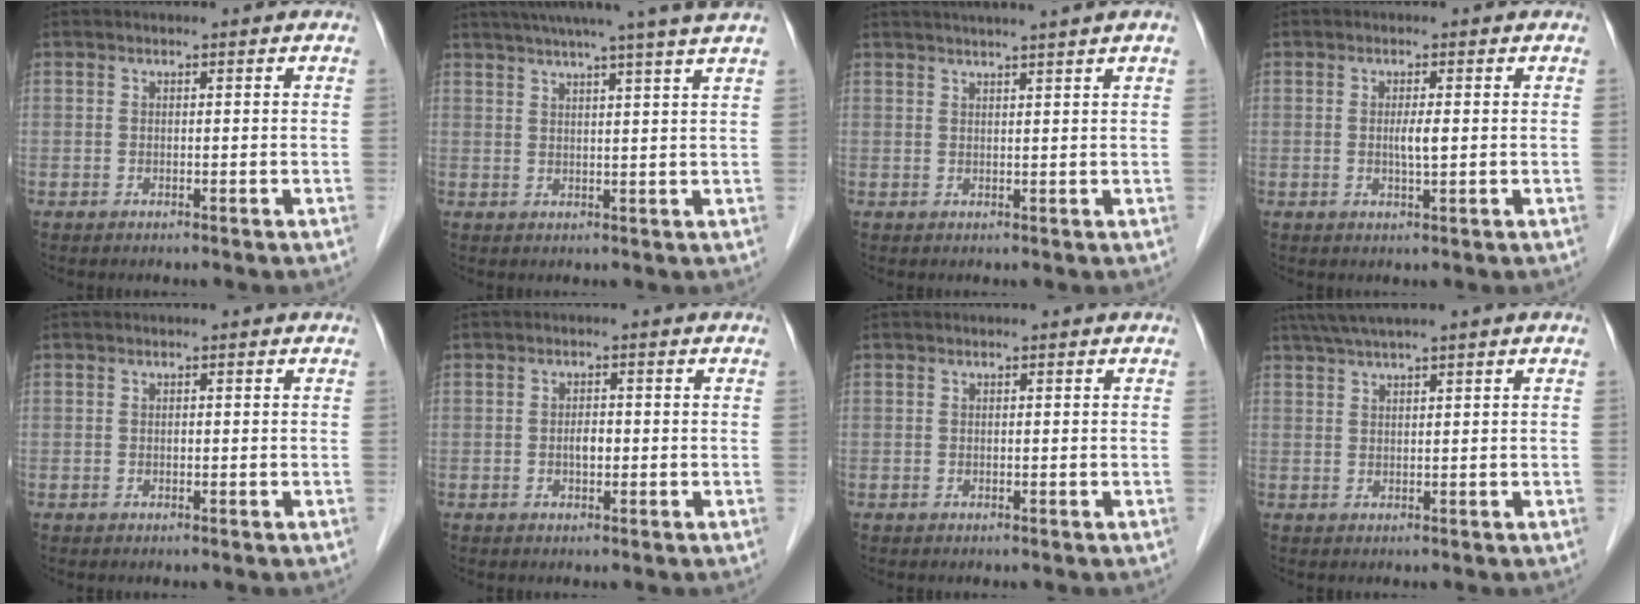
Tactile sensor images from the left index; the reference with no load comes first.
{"total": 14.8, "force": [12.5, -1.7, 7.6], "torque": [-0.122, 0.002, 0.159]}
{"total": 6.6, "force": [5.7, -1.2, 3.2], "torque": [-0.041, 0.019, 0.074]}
{"total": 1.9, "force": [0.1, 0.2, 1.9], "torque": [-0.037, -0.001, 0.003]}
{"total": 0.0}
{"total": 1.7, "force": [-0.3, 0.9, 1.4], "torque": [-0.024, 0.002, -0.003]}
{"total": 0.0}
{"total": 5.2, "force": [4.1, -0.6, 3.2], "torque": [-0.062, 0.031, 0.076]}